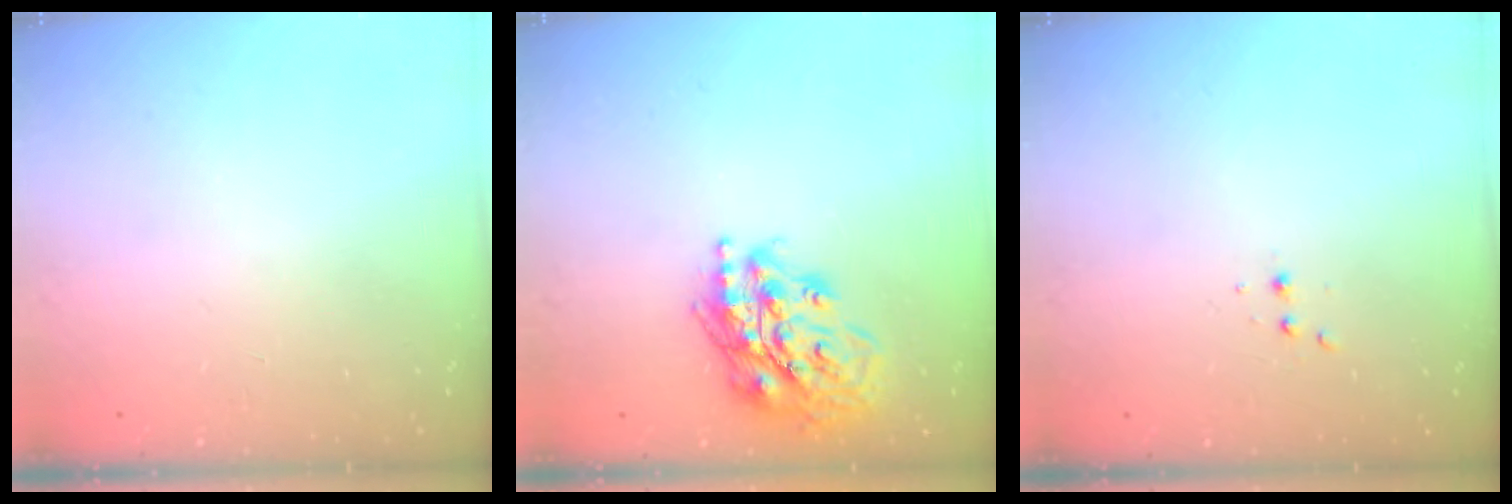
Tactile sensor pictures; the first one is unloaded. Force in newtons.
{"total": 18.3, "press": 18.1, "slide": 2.6}
{"total": 2.5, "press": 2.4, "slide": 0.5}